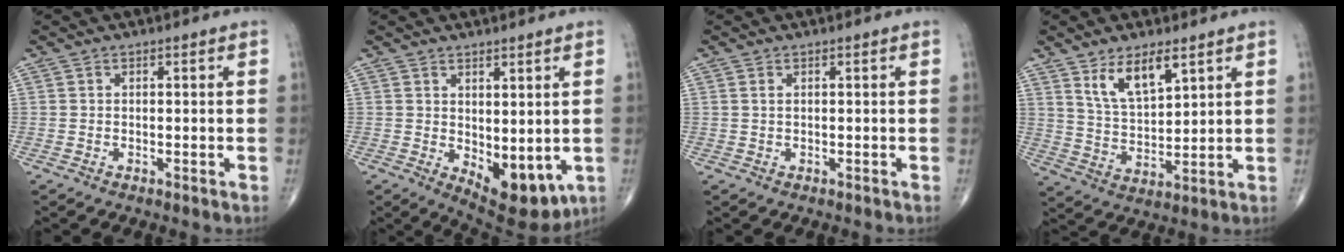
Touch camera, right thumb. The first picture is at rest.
{"total": 9.9, "force": [-1.1, 4.8, 8.6], "torque": [-0.091, -0.019, 0.004]}
{"total": 0.6, "force": [0.3, 0.3, 0.5], "torque": [-0.014, 0.006, 0.007]}
{"total": 9.2, "force": [5.5, 3.7, 6.4], "torque": [-0.103, -0.034, 0.110]}